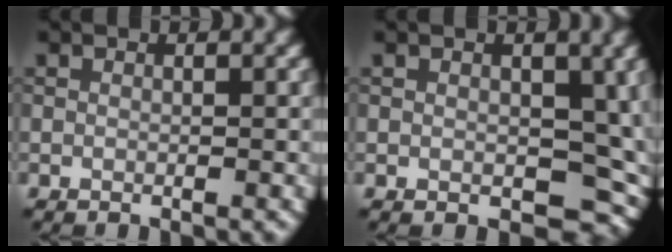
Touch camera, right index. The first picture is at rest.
{"total": 7.3, "force": [-0.1, 5.0, 5.4], "torque": [-0.060, -0.019, 0.009]}